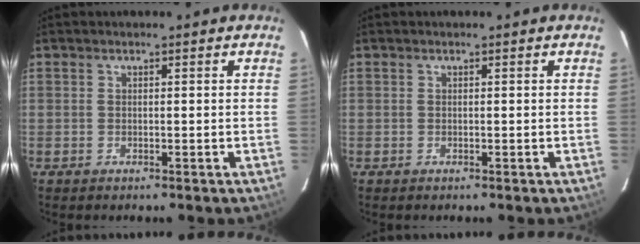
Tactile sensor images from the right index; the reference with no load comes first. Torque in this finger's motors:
{"motor_torque": [0.00, 0.00, 0.01, 0.00]}